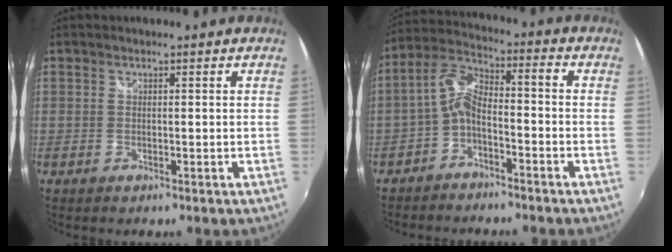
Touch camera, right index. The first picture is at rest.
{"total": 7.0, "force": [-3.5, 2.5, 5.6], "torque": [-0.135, 0.020, -0.069]}